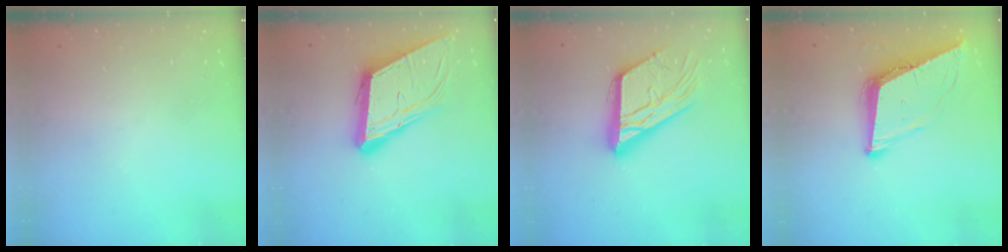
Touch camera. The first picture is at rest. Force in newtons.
{"total": 15.9, "press": 15.4, "slide": 4.0}
{"total": 19.7, "press": 19.6, "slide": 1.8}
{"total": 10.3, "press": 9.6, "slide": 3.6}